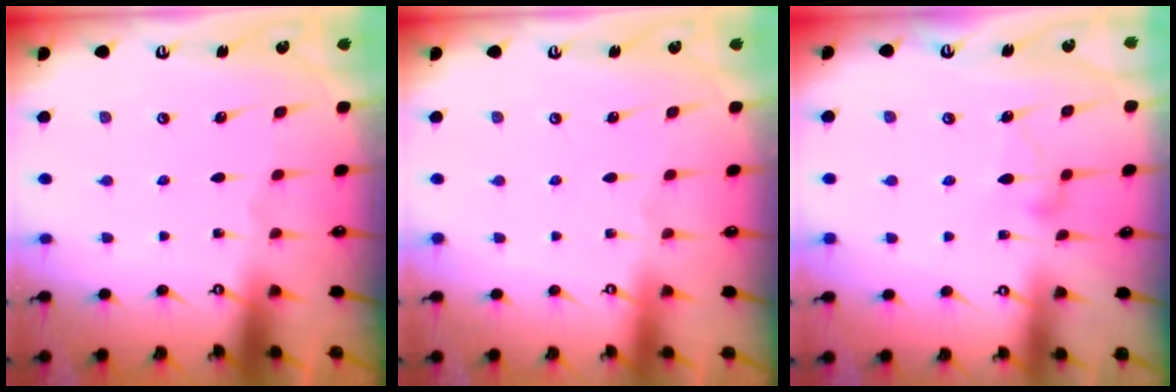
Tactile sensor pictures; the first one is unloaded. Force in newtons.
{"total": 3.9, "press": 3.9, "slide": 0.1}
{"total": 9.1, "press": 9.1, "slide": 0.4}